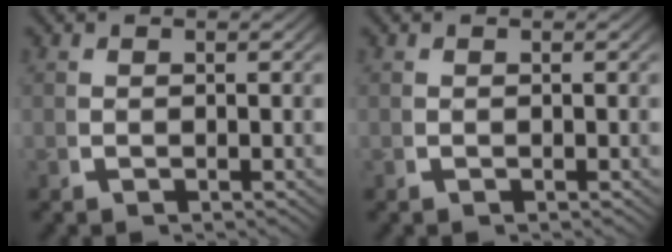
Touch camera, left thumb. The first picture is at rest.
{"total": 0.0}